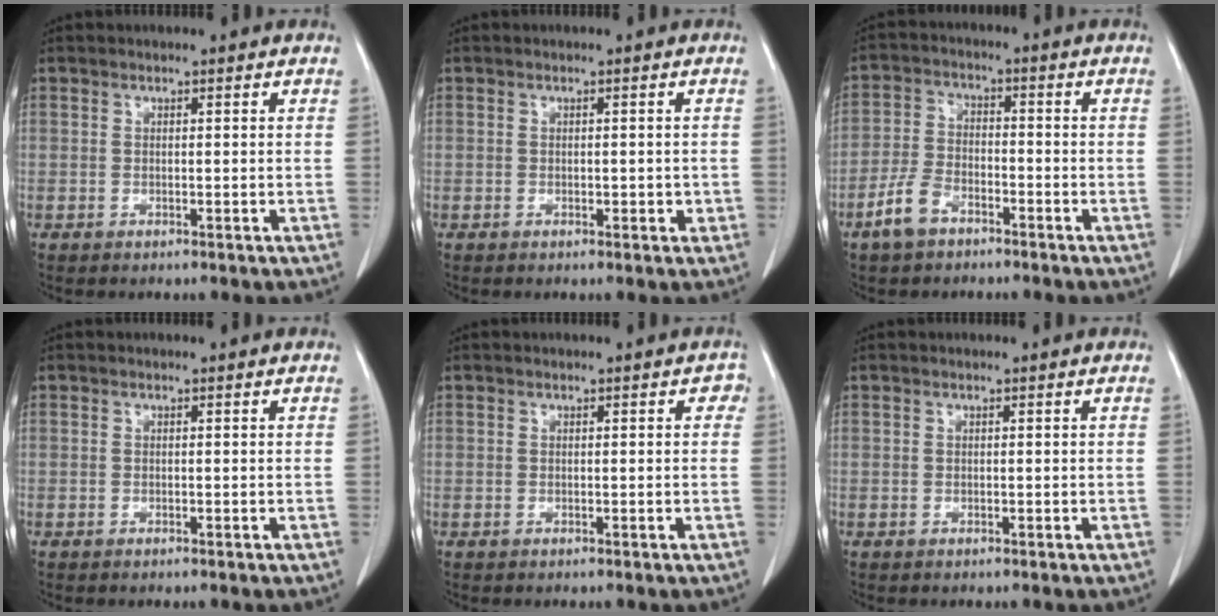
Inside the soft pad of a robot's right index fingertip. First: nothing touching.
{"total": 1.5, "force": [-0.3, 0.9, 1.2], "torque": [-0.013, 0.002, 0.001]}
{"total": 6.0, "force": [-4.0, 3.1, 3.3], "torque": [-0.080, 0.005, -0.078]}
{"total": 0.0}
{"total": 1.1, "force": [0.2, 0.8, 0.7], "torque": [0.001, 0.009, 0.001]}
{"total": 0.0}